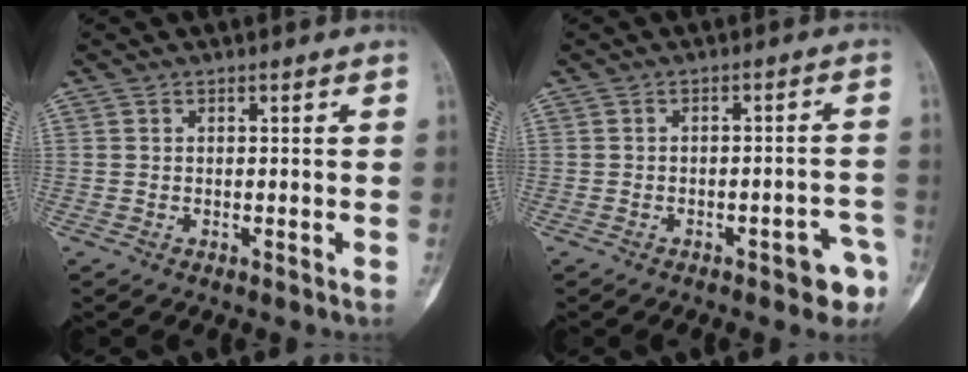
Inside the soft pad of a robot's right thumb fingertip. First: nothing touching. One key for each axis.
{"total": 5.9, "fx": -3.5, "fy": 2.3, "fz": 4.2, "tx": -0.030, "ty": 0.033, "tz": -0.038}